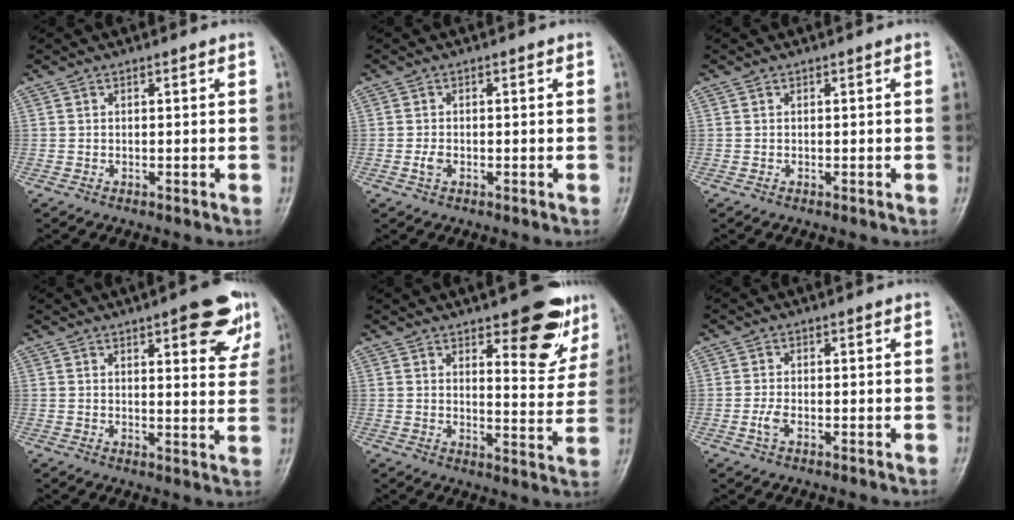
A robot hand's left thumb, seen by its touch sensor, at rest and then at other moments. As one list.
[{"total": 1.7, "force": [-0.4, 1.0, 1.2], "torque": [-0.022, -0.001, -0.011]}, {"total": 0.0}, {"total": 10.5, "force": [5.6, 3.4, 8.2], "torque": [-0.067, -0.022, 0.065]}, {"total": 12.5, "force": [7.4, 4.8, 8.9], "torque": [-0.069, -0.043, 0.097]}, {"total": 2.0, "force": [-0.6, 0.9, 1.7], "torque": [-0.036, 0.001, -0.013]}]